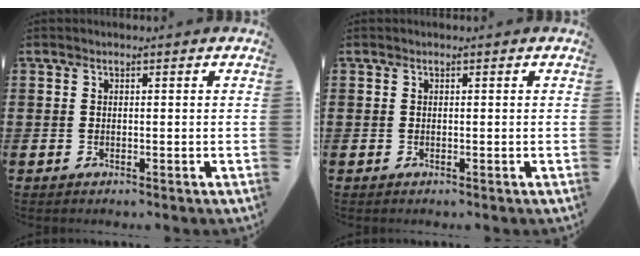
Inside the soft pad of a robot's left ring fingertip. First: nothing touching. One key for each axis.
{"total": 0.0}